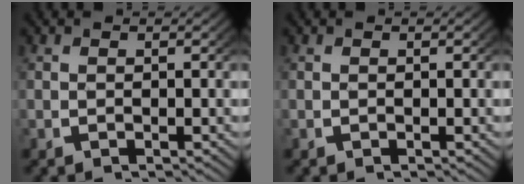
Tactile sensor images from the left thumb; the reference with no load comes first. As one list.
[{"total": 0.0}]